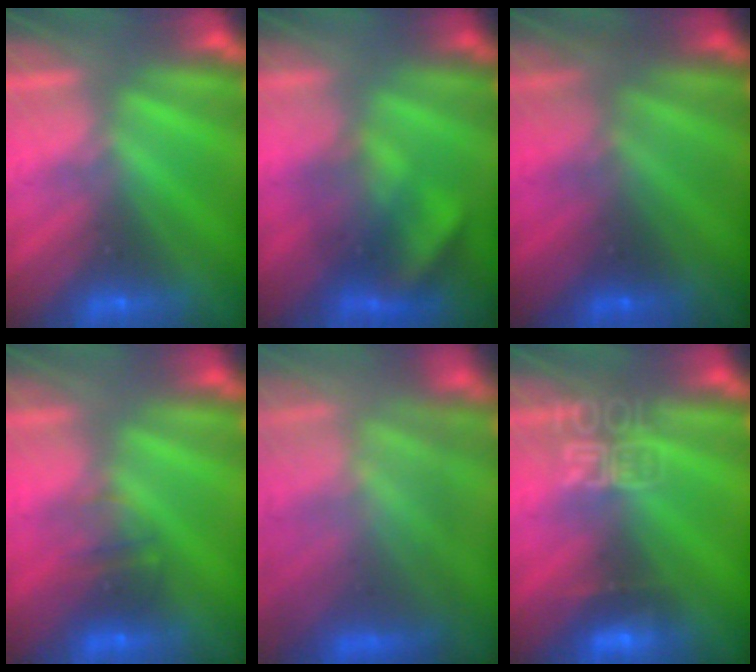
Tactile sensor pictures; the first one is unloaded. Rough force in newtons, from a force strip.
{"total": 3.4}
{"total": 1.7}
{"total": 2.2}
{"total": 11.1}
{"total": 7.4}